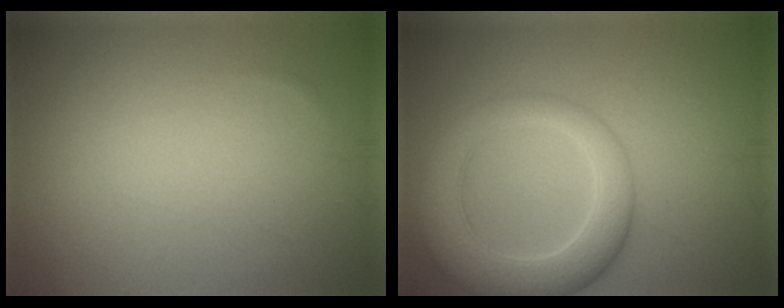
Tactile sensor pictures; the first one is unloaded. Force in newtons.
{"total": 6.4, "press": 6.4, "slide": 0.4}